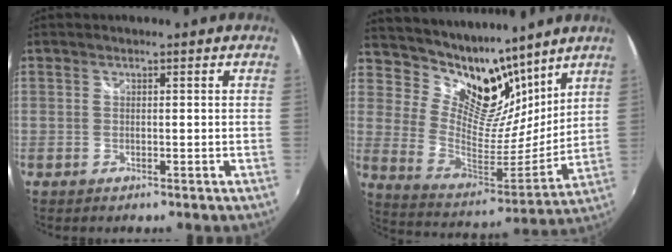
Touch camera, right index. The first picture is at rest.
{"total": 17.5, "force": [13.3, 8.1, 8.0], "torque": [-0.155, -0.013, 0.239]}